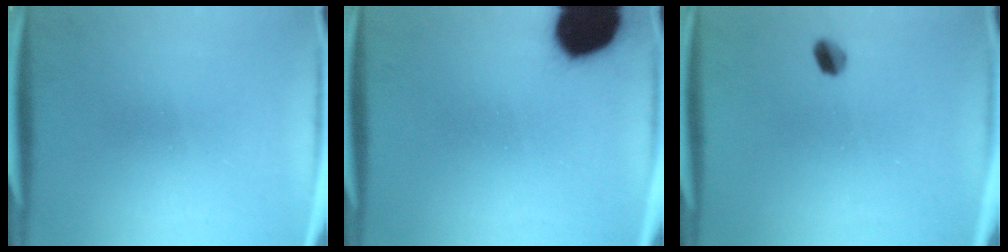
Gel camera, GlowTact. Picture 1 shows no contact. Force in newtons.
{"total": 18.0}
{"total": 2.7}